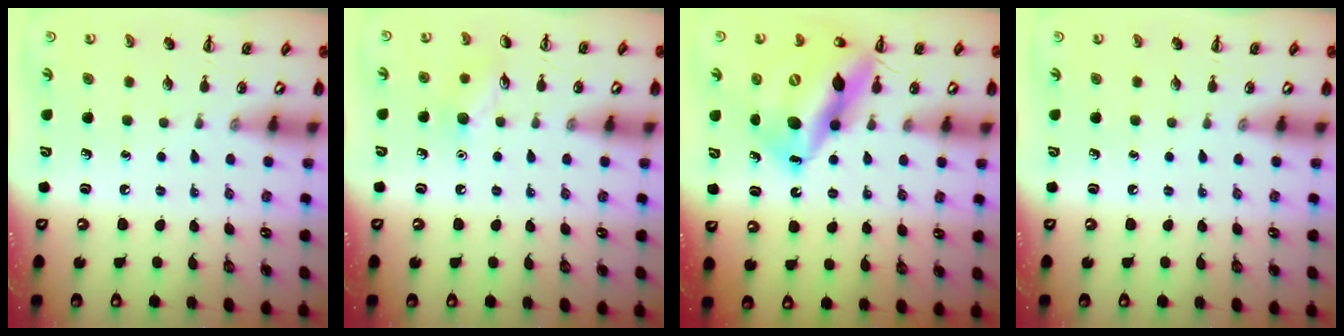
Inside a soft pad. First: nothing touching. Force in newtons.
{"total": 7.0, "press": 6.8, "slide": 1.4}
{"total": 17.5, "press": 16.7, "slide": 5.3}
{"total": 0.0}